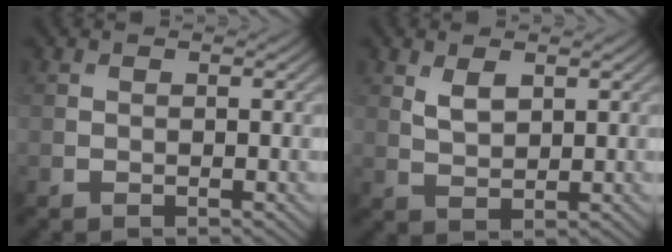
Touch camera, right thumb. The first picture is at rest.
{"total": 2.7, "force": [1.4, 1.3, 1.9], "torque": [-0.044, -0.004, 0.033]}